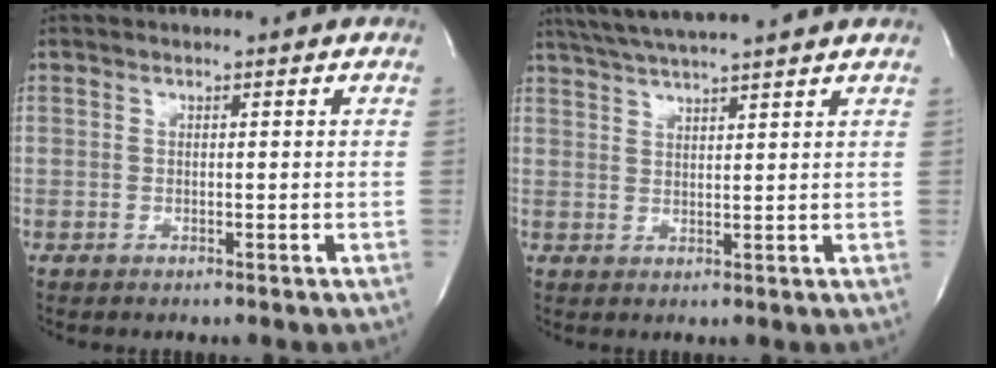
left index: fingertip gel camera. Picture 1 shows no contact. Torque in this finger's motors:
{"motor_torque": [-0.03, -0.07, 0.20, 0.12]}